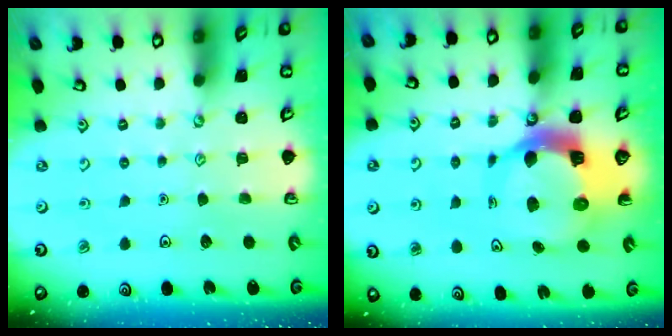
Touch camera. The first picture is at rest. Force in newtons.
{"total": 11.1, "press": 11.0, "slide": 1.7}